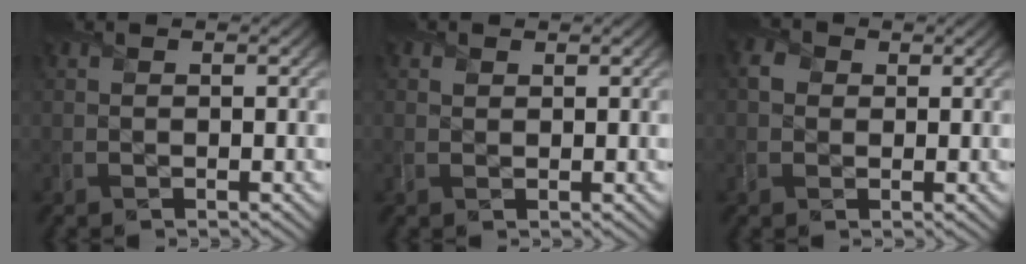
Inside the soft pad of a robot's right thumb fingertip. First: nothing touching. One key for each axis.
{"total": 0.8, "fx": 0.6, "fy": 0.5, "fz": 0.3, "tx": -0.008, "ty": 0.001, "tz": 0.011}
{"total": 2.2, "fx": 0.4, "fy": 2.0, "fz": 0.9, "tx": -0.026, "ty": 0.005, "tz": 0.000}